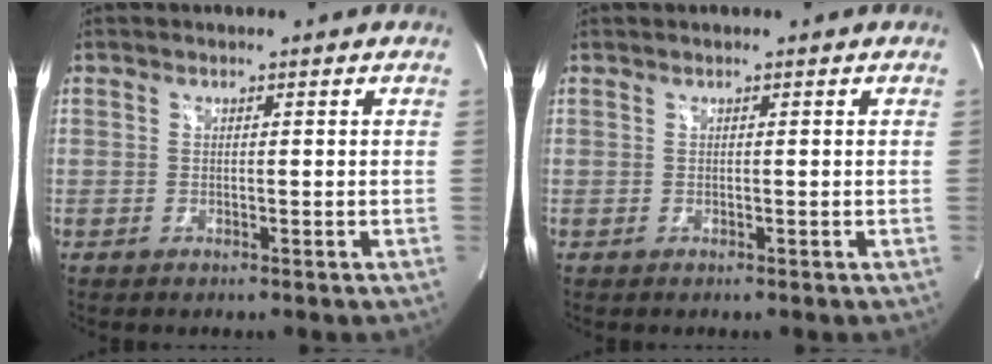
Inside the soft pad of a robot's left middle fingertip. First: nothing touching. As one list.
[{"total": 0.0}]